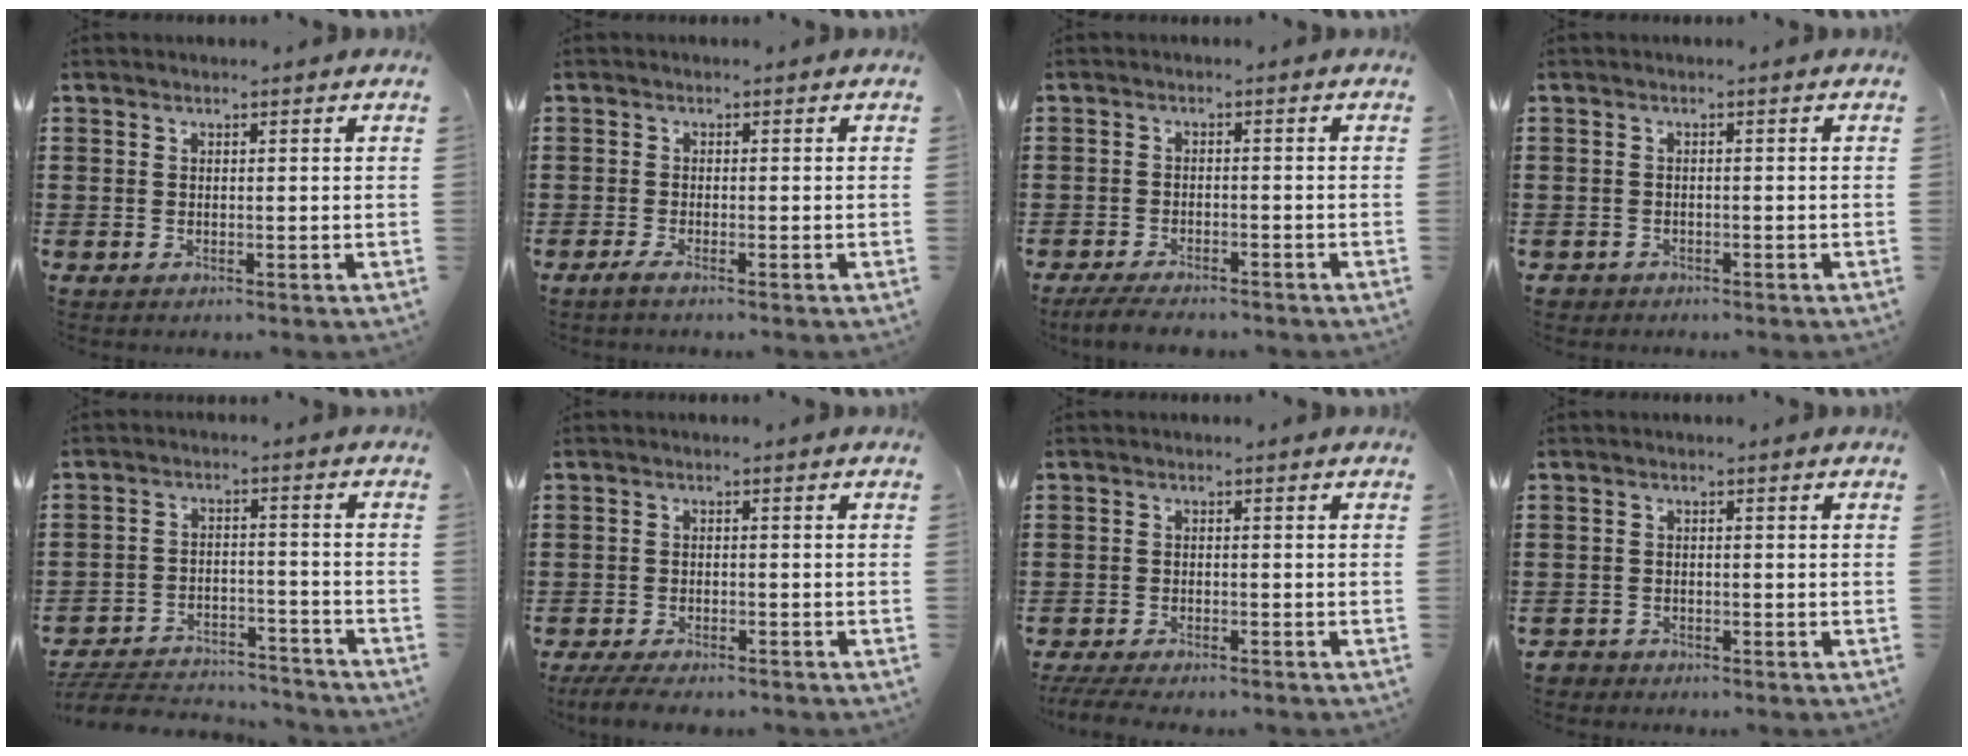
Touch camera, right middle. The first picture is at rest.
{"total": 1.0, "force": [-0.8, 0.0, 0.6], "torque": [-0.015, -0.003, -0.016]}
{"total": 3.1, "force": [-3.0, 0.3, 0.9], "torque": [-0.032, -0.006, -0.063]}
{"total": 0.9, "force": [-0.8, 0.4, 0.0], "torque": [-0.004, 0.001, -0.018]}
{"total": 5.4, "force": [-5.2, 0.9, 0.7], "torque": [-0.017, 0.007, -0.107]}
{"total": 3.0, "force": [-2.8, 0.3, 0.9], "torque": [-0.032, -0.007, -0.062]}
{"total": 2.6, "force": [-2.5, 0.1, 0.7], "torque": [-0.022, -0.005, -0.052]}
{"total": 1.4, "force": [-1.3, 0.4, 0.0], "torque": [-0.005, -0.001, -0.030]}